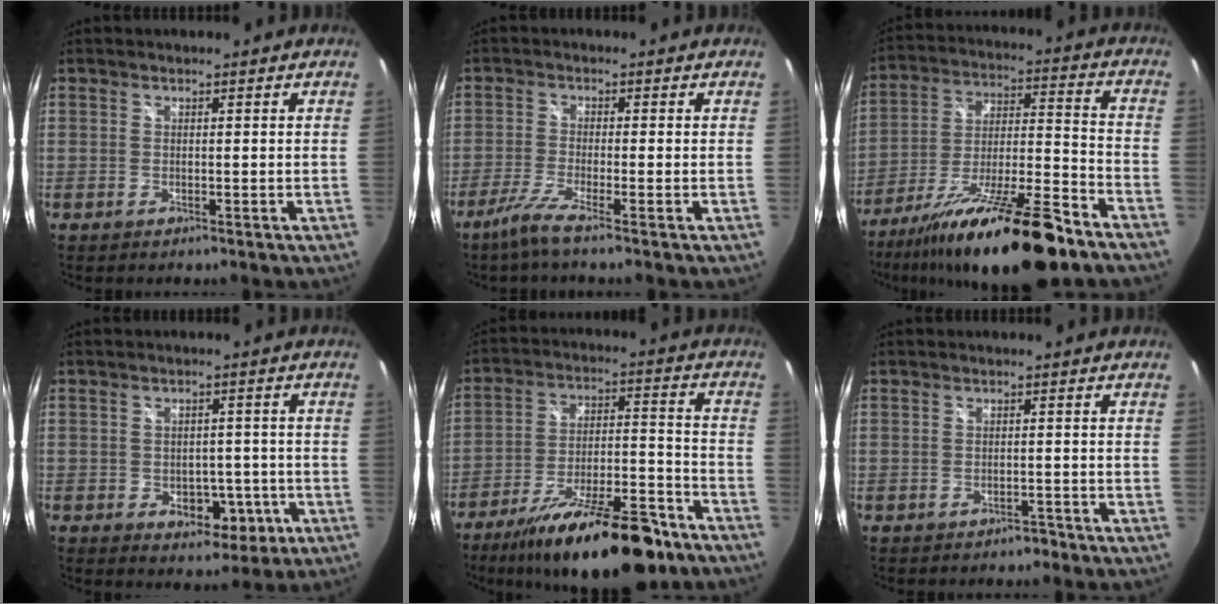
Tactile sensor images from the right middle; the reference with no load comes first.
{"total": 4.7, "force": [-3.4, -0.7, 3.2], "torque": [-0.082, -0.011, -0.071]}
{"total": 23.8, "force": [-17.0, 3.9, 16.1], "torque": [-0.286, -0.036, -0.278]}
{"total": 7.5, "force": [-2.6, 5.5, 4.3], "torque": [-0.073, 0.003, -0.021]}
{"total": 22.4, "force": [-16.4, 6.7, 13.6], "torque": [-0.226, -0.021, -0.246]}
{"total": 1.8, "force": [-1.5, 1.0, 0.4], "torque": [-0.007, -0.001, -0.020]}